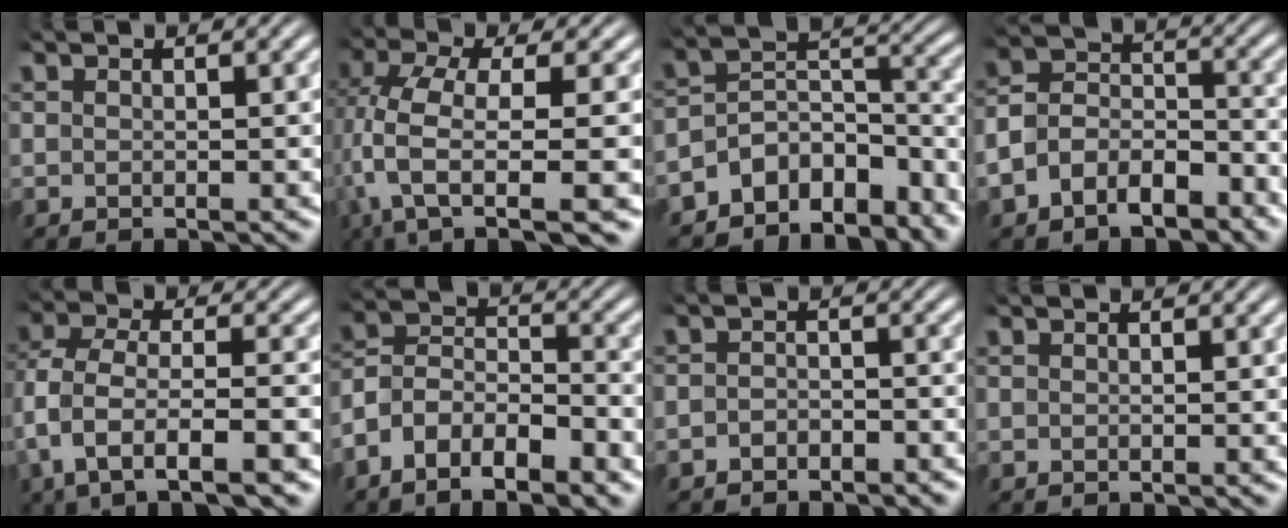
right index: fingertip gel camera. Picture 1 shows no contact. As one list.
[{"total": 9.1, "force": [-3.9, 4.3, 7.0], "torque": [-0.174, -0.047, -0.040]}, {"total": 9.8, "force": [-6.1, 5.9, 4.9], "torque": [-0.083, -0.032, -0.094]}, {"total": 7.8, "force": [-3.6, 6.1, 3.2], "torque": [-0.078, -0.023, -0.066]}, {"total": 7.9, "force": [-3.0, 4.6, 5.7], "torque": [-0.136, -0.039, -0.035]}, {"total": 9.4, "force": [-3.8, 7.8, 3.6], "torque": [-0.099, -0.025, -0.082]}, {"total": 2.6, "force": [-2.5, 0.9, 0.0], "torque": [0.004, -0.008, -0.043]}, {"total": 0.0}]